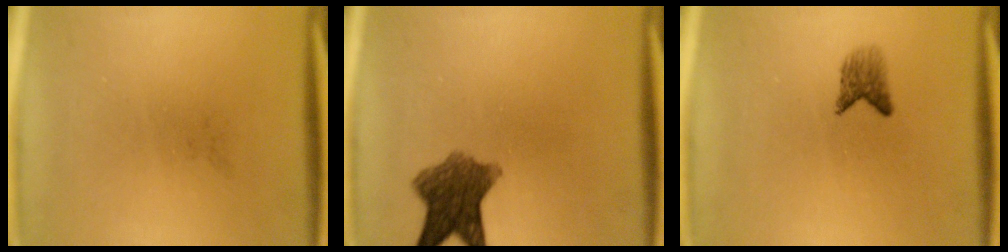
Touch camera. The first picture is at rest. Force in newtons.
{"total": 8.0}
{"total": 2.3}